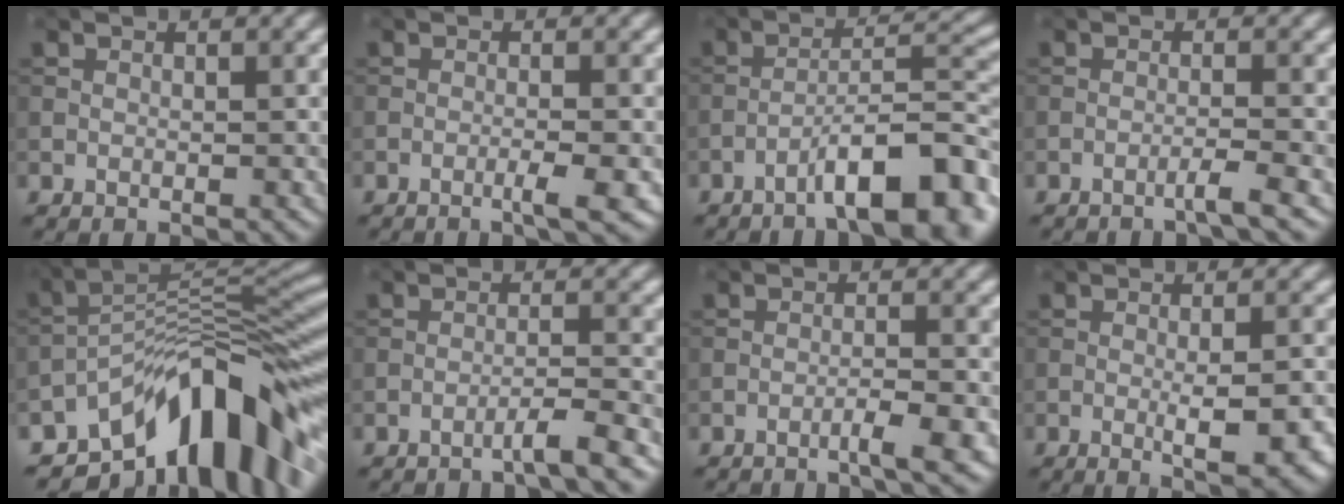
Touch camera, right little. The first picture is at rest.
{"total": 2.4, "force": [-1.0, 0.3, 2.2], "torque": [-0.028, 0.004, -0.024]}
{"total": 9.8, "force": [-5.7, 2.3, 7.6], "torque": [-0.109, 0.017, -0.089]}
{"total": 1.9, "force": [-1.2, 0.1, 1.5], "torque": [-0.013, 0.006, -0.034]}
{"total": 13.6, "force": [-8.2, 5.2, 9.4], "torque": [-0.134, 0.017, -0.147]}
{"total": 2.8, "force": [-1.9, 0.1, 2.0], "torque": [-0.020, 0.010, -0.047]}
{"total": 3.0, "force": [-1.7, 0.4, 2.4], "torque": [-0.031, 0.008, -0.039]}
{"total": 5.4, "force": [-1.4, 1.3, 5.0], "torque": [-0.074, -0.008, -0.015]}